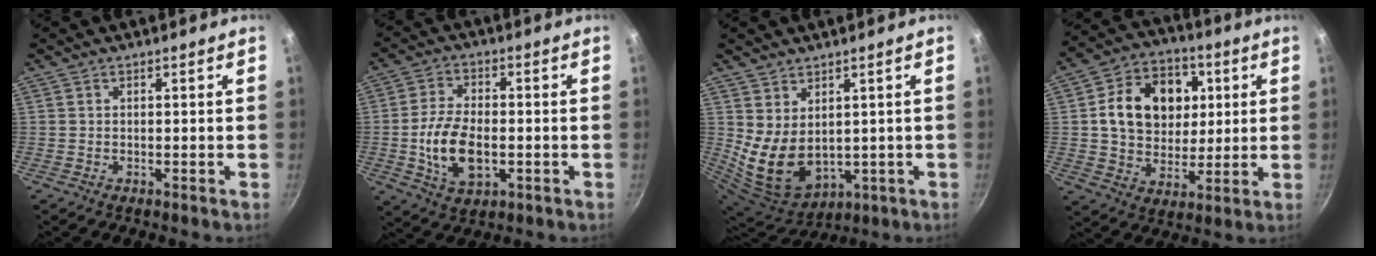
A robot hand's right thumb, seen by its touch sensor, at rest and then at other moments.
{"total": 11.2, "force": [-1.9, 6.3, 9.0], "torque": [-0.167, 0.010, -0.033]}
{"total": 10.1, "force": [2.2, 7.0, 7.0], "torque": [-0.111, -0.038, 0.070]}
{"total": 17.0, "force": [3.3, 13.3, 10.0], "torque": [-0.129, 0.009, 0.051]}